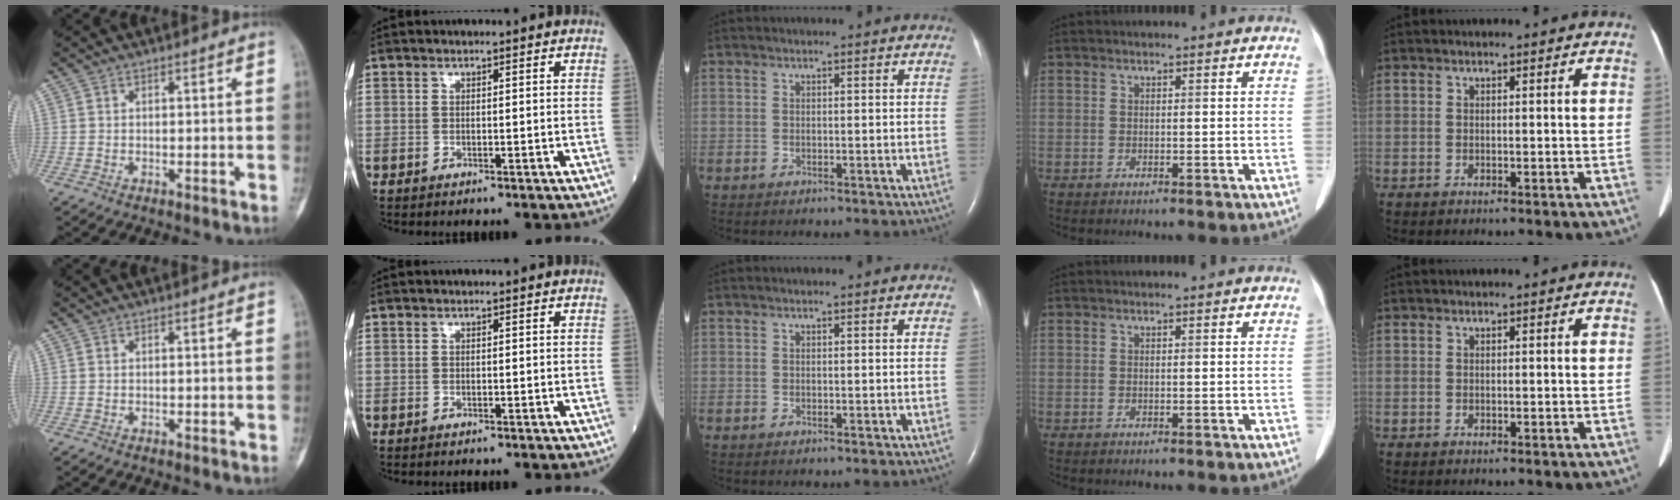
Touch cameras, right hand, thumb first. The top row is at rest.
{}